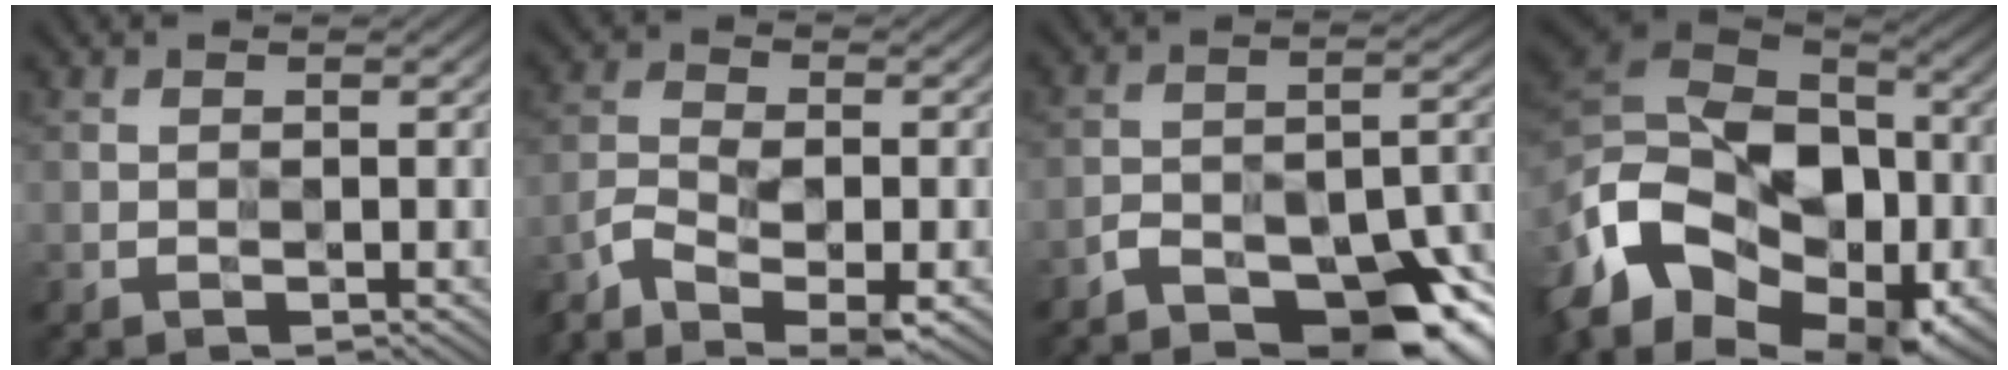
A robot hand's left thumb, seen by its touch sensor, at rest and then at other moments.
{"total": 6.2, "force": [-4.2, 2.1, 4.0], "torque": [-0.082, -0.014, -0.087]}
{"total": 13.3, "force": [-10.0, 5.3, 6.9], "torque": [-0.109, -0.002, -0.154]}
{"total": 17.8, "force": [-7.4, 12.6, 10.2], "torque": [-0.261, -0.010, -0.130]}